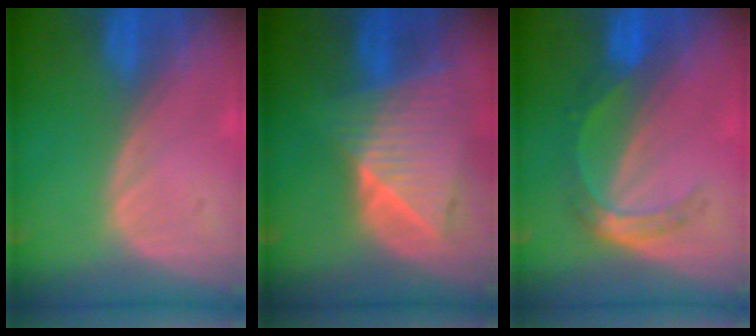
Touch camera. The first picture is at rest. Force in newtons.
{"total": 9.0, "press": 8.0, "slide": 4.2}
{"total": 5.4, "press": 4.7, "slide": 2.5}